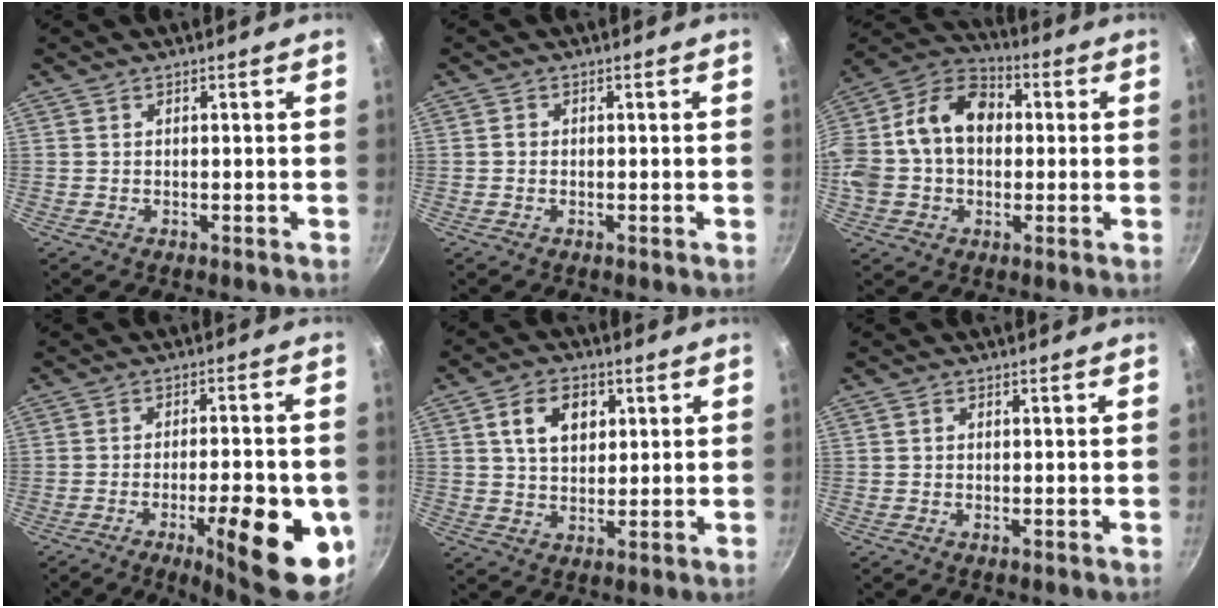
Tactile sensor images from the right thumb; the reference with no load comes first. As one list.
[{"total": 0.8, "force": [-0.2, 0.7, 0.3], "torque": [-0.003, 0.003, -0.005]}, {"total": 18.6, "force": [0.9, 13.8, 12.4], "torque": [-0.207, 0.048, -0.003]}, {"total": 18.7, "force": [-6.0, 5.8, 16.7], "torque": [-0.193, 0.008, -0.077]}, {"total": 8.6, "force": [2.8, 6.0, 5.6], "torque": [-0.073, -0.001, 0.046]}, {"total": 0.8, "force": [0.1, 0.7, 0.5], "torque": [-0.009, 0.004, 0.000]}]